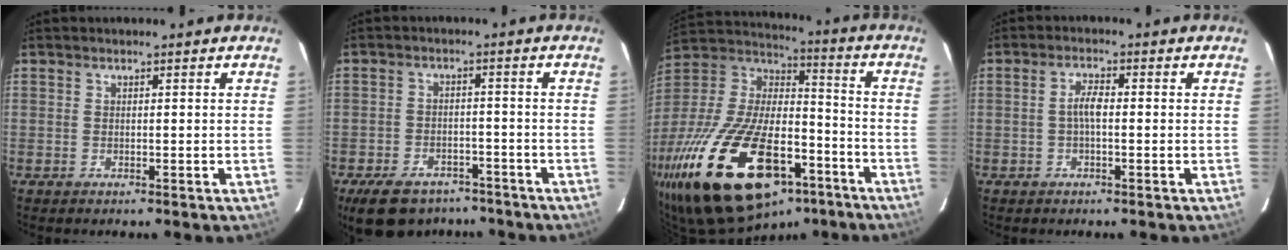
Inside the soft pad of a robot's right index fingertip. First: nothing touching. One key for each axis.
{"total": 13.1, "fx": -9.7, "fy": 7.1, "fz": 5.4, "tx": -0.135, "ty": 0.007, "tz": -0.135}
{"total": 36.4, "fx": -19.9, "fy": 16.8, "fz": 25.5, "tx": -0.502, "ty": -0.025, "tz": -0.316}
{"total": 2.8, "fx": -0.4, "fy": 0.8, "fz": 2.6, "tx": -0.053, "ty": 0.008, "tz": -0.007}